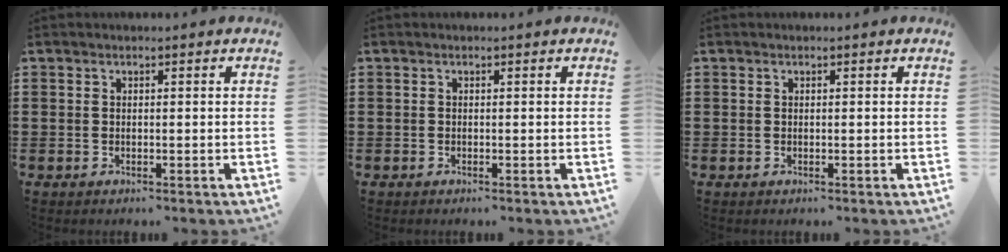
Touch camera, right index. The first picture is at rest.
{"total": 0.0}
{"total": 0.0}